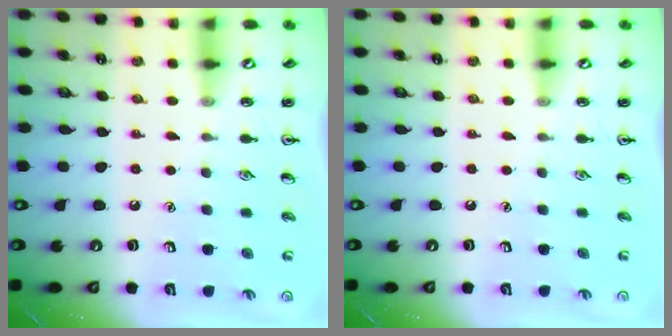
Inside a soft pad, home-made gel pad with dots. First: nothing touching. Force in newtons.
{"total": 0.0}